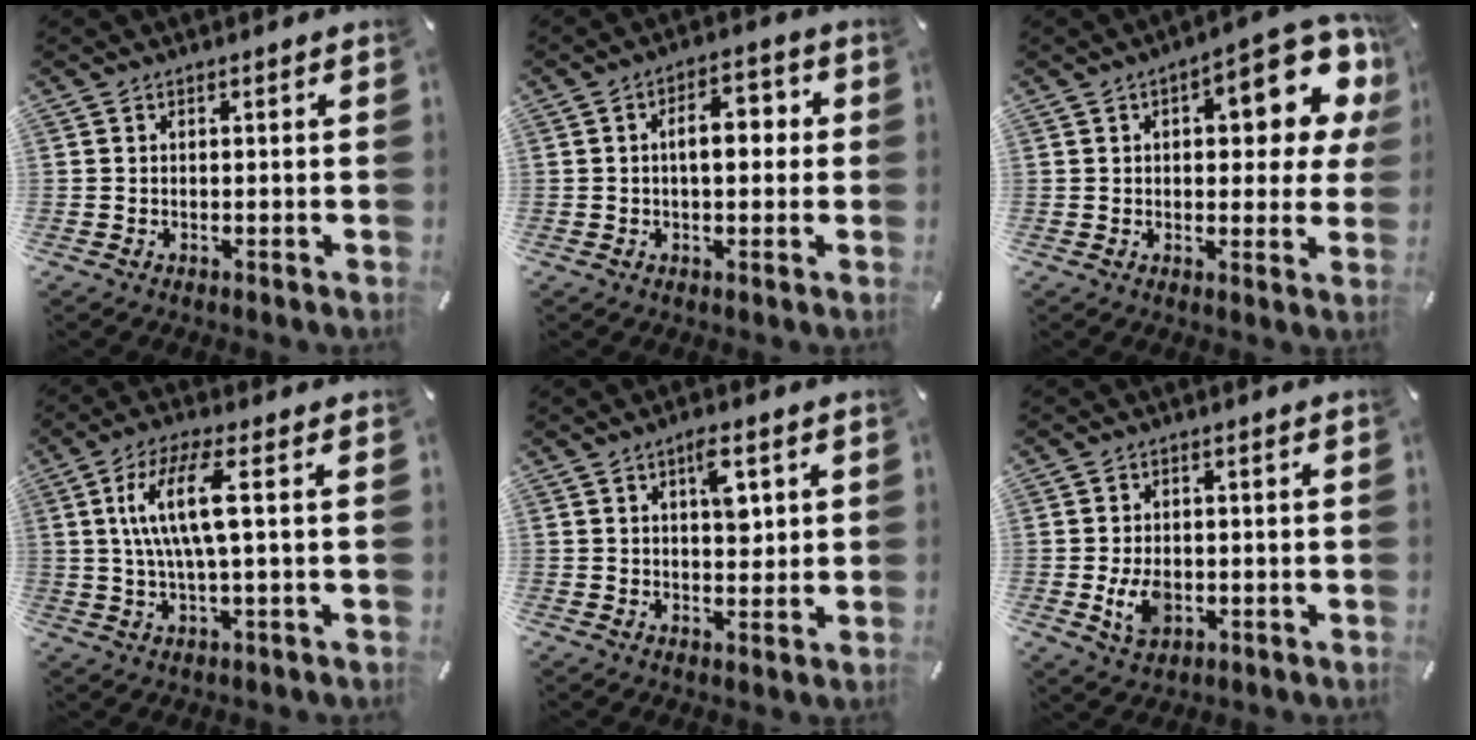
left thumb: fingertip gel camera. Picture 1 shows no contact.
{"total": 7.3, "force": [0.4, 4.2, 6.0], "torque": [-0.083, 0.004, -0.002]}
{"total": 14.5, "force": [4.8, 6.4, 12.0], "torque": [-0.134, -0.035, 0.074]}
{"total": 11.4, "force": [2.0, 2.9, 10.8], "torque": [-0.223, -0.003, 0.028]}
{"total": 6.9, "force": [2.4, 3.5, 5.4], "torque": [-0.066, -0.010, 0.031]}
{"total": 6.1, "force": [-1.1, 4.3, 4.1], "torque": [-0.088, -0.005, -0.021]}